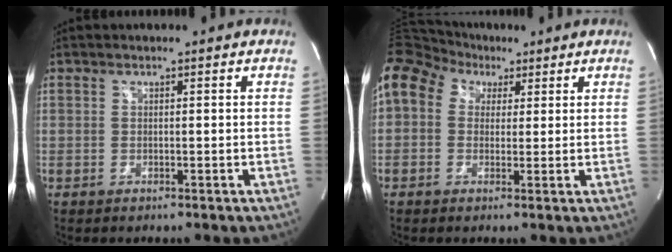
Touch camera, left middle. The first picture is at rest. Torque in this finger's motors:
{"motor_torque": [2.13, 0.01, 1.05, 0.21]}